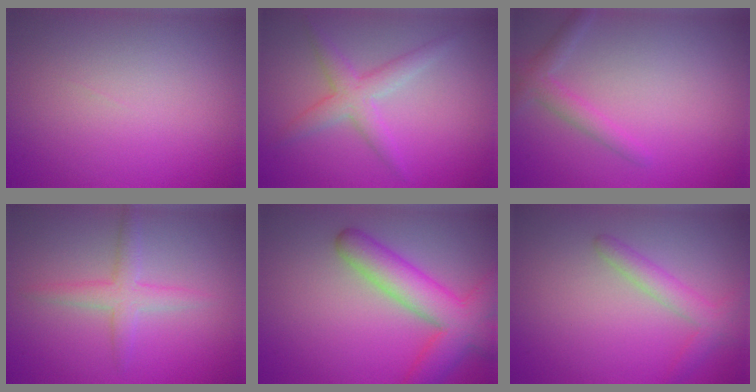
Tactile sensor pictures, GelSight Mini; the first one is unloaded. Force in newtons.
{"total": 3.0, "press": 3.0, "slide": 0.1}
{"total": 2.1, "press": 2.1, "slide": 0.1}
{"total": 2.7, "press": 2.7, "slide": 0.0}
{"total": 6.5, "press": 6.5, "slide": 0.3}
{"total": 2.3, "press": 2.3, "slide": 0.1}